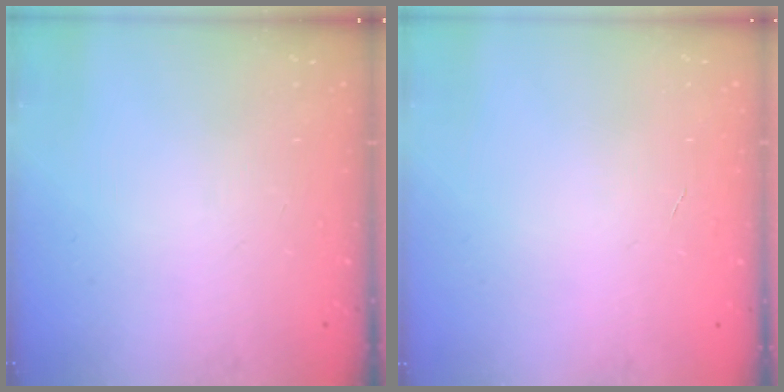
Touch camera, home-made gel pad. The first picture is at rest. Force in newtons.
{"total": 0.0}